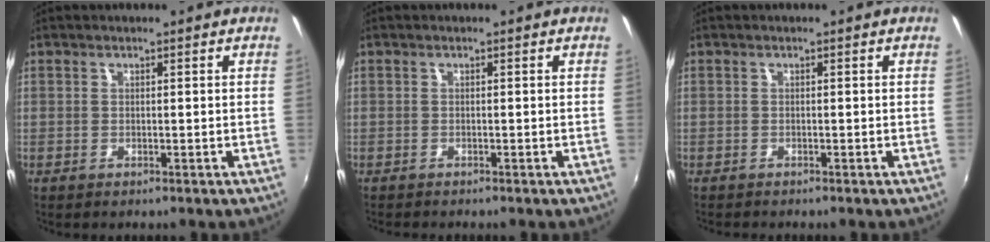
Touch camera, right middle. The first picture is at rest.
{"total": 0.6, "force": [-0.6, -0.1, 0.2], "torque": [-0.002, -0.006, -0.010]}
{"total": 0.5, "force": [-0.5, -0.1, 0.1], "torque": [0.000, -0.004, -0.009]}